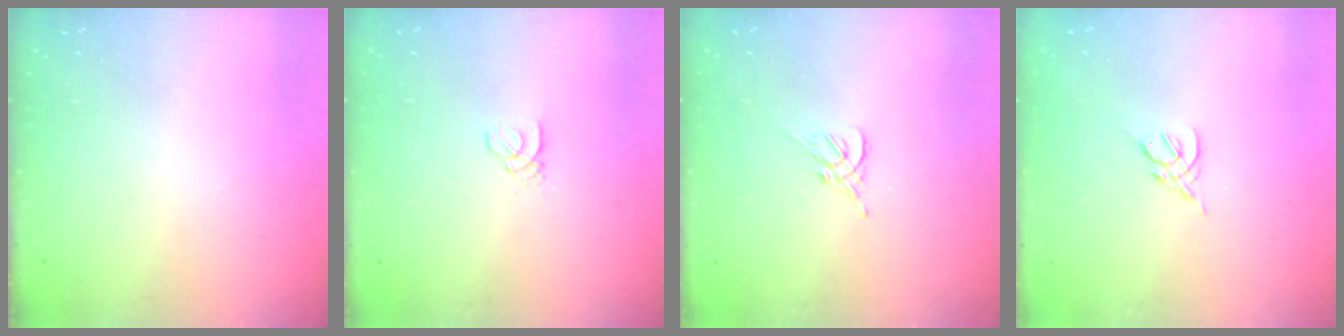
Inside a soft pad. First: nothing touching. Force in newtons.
{"total": 1.4, "press": 1.4, "slide": 0.1}
{"total": 1.2, "press": 1.1, "slide": 0.5}
{"total": 2.5, "press": 2.4, "slide": 0.7}